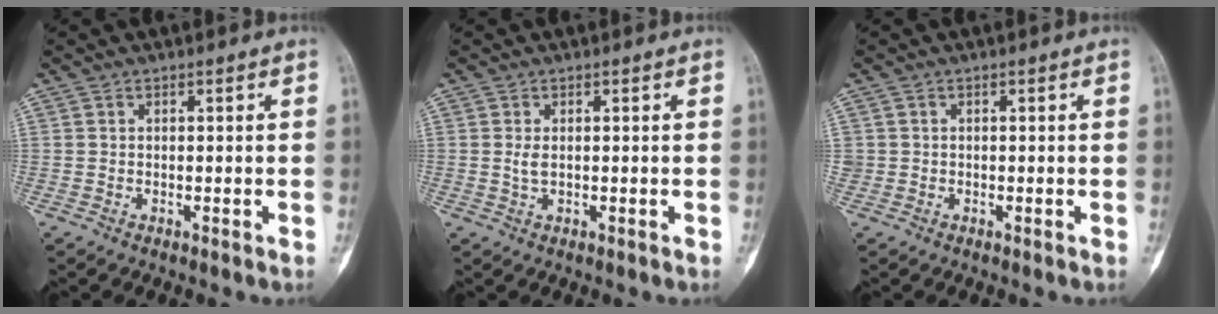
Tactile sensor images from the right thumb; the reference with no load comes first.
{"total": 1.4, "force": [0.1, 0.7, 1.2], "torque": [-0.027, -0.001, 0.006]}
{"total": 0.7, "force": [-0.1, 0.7, 0.0], "torque": [0.007, 0.006, -0.003]}